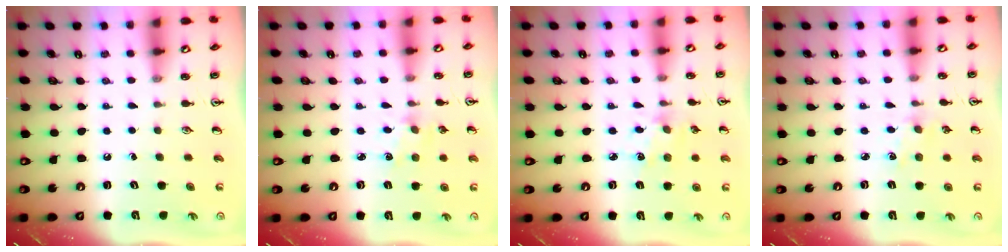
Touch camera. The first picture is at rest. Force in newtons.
{"total": 1.8, "press": 1.7, "slide": 0.5}
{"total": 3.9, "press": 3.9, "slide": 0.3}
{"total": 2.6, "press": 2.5, "slide": 0.4}